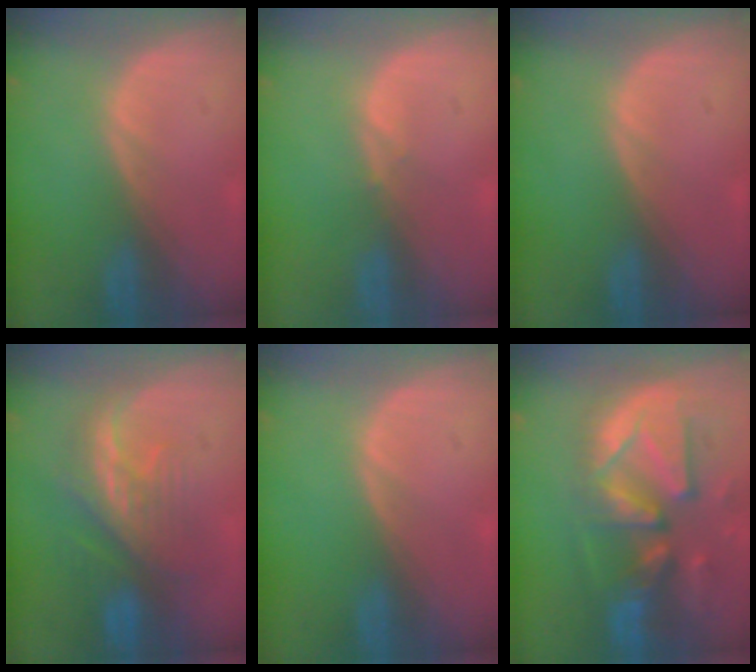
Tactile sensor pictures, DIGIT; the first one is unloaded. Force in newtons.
{"total": 0.5, "press": 0.5, "slide": 0.2}
{"total": 0.0}
{"total": 8.7, "press": 8.3, "slide": 2.6}
{"total": 0.0}
{"total": 13.3, "press": 11.4, "slide": 6.8}